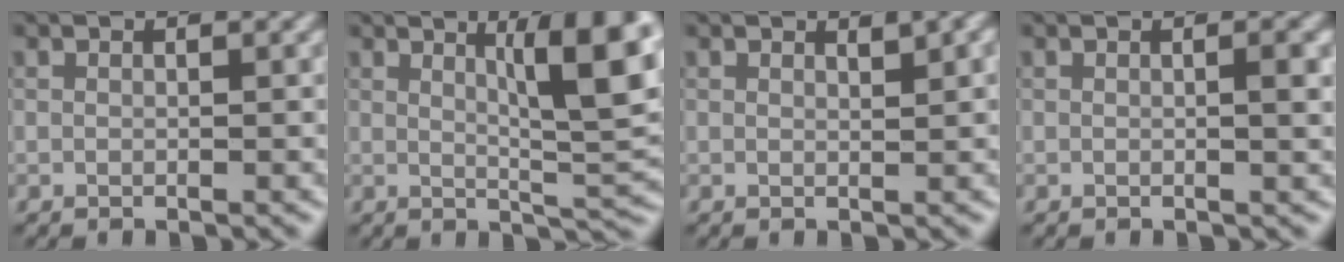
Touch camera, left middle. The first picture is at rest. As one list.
[{"total": 8.0, "force": [2.8, 1.4, 7.4], "torque": [-0.094, -0.002, 0.047]}, {"total": 1.5, "force": [1.0, 0.2, 1.0], "torque": [-0.012, 0.002, 0.016]}, {"total": 1.5, "force": [0.1, 0.3, 1.5], "torque": [-0.021, 0.001, 0.000]}]